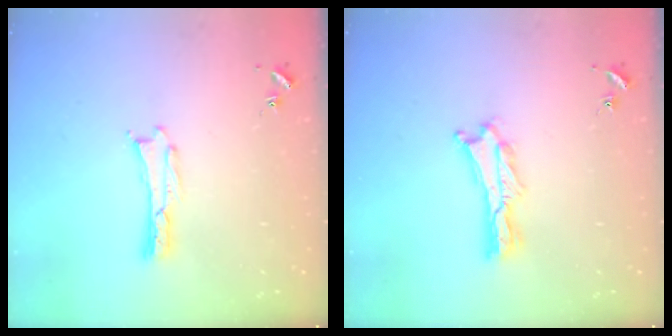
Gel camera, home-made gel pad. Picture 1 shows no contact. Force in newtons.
{"total": 1.4, "press": 1.4, "slide": 0.3}